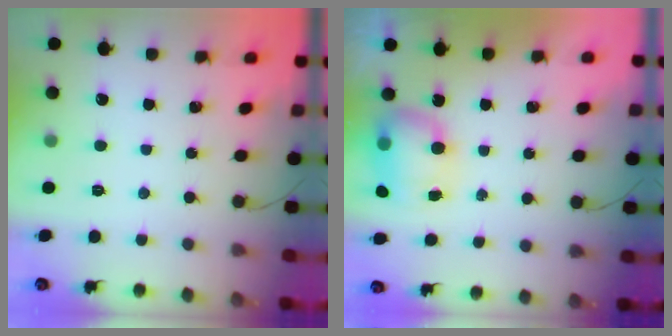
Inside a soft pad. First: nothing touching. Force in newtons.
{"total": 8.8, "press": 8.4, "slide": 2.6}